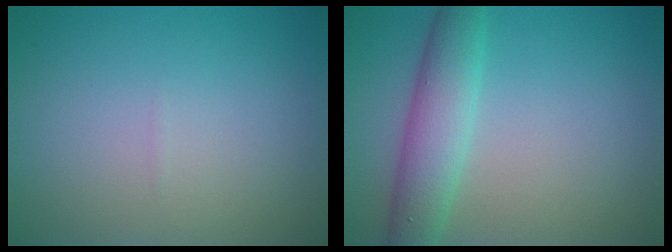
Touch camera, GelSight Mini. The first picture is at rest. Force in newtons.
{"total": 4.7, "press": 4.7, "slide": 0.3}